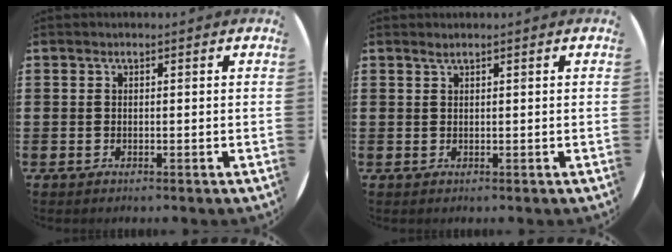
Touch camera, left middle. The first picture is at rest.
{"total": 0.5, "force": [0.5, -0.1, 0.3], "torque": [-0.003, 0.000, 0.008]}